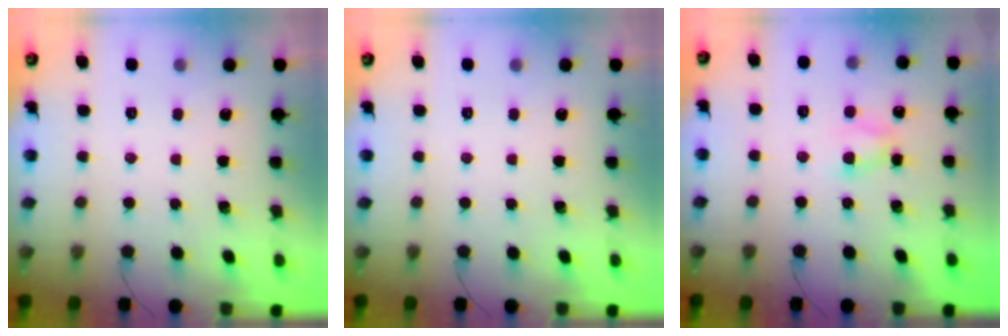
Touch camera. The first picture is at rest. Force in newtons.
{"total": 0.0}
{"total": 4.3, "press": 4.0, "slide": 1.4}